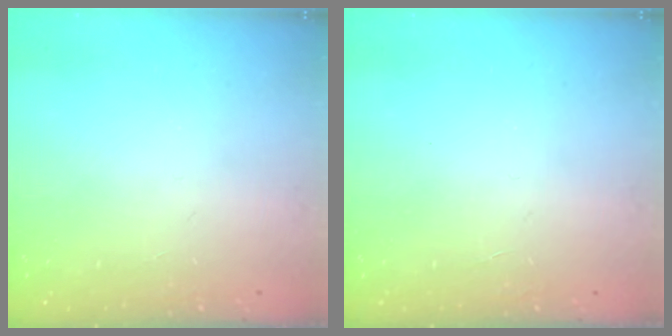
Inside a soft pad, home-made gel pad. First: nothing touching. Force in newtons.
{"total": 0.0}